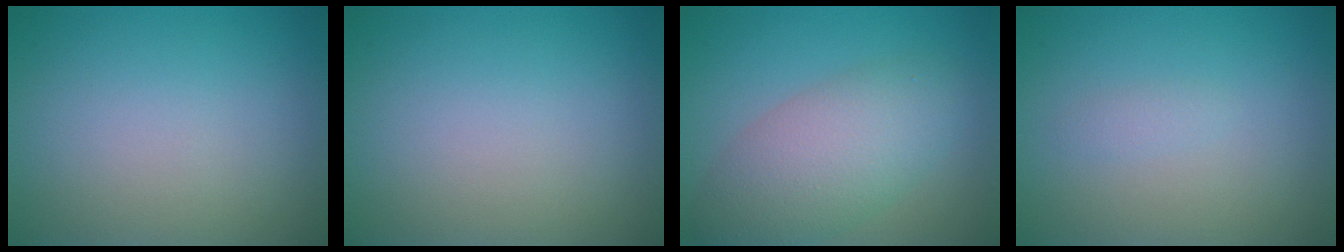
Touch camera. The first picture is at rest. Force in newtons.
{"total": 0.0}
{"total": 6.0, "press": 6.0, "slide": 0.2}
{"total": 0.6, "press": 0.6, "slide": 0.0}